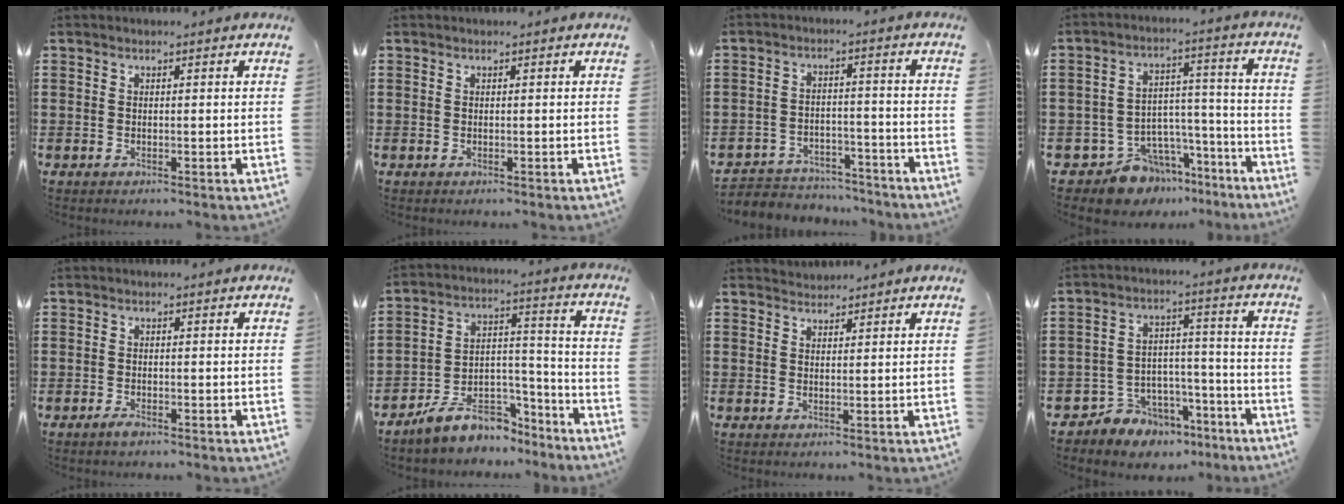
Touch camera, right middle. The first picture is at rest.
{"total": 0.0}
{"total": 4.2, "force": [-4.0, 1.0, 0.0], "torque": [-0.008, 0.005, -0.086]}
{"total": 8.5, "force": [-7.4, 4.2, 0.8], "torque": [-0.023, 0.021, -0.135]}
{"total": 1.2, "force": [-0.8, 0.4, 0.8], "torque": [-0.017, -0.004, -0.015]}
{"total": 8.1, "force": [-6.9, 3.6, 2.5], "torque": [-0.049, 0.019, -0.128]}
{"total": 1.6, "force": [1.5, 0.3, -0.3], "torque": [0.003, 0.005, 0.030]}
{"total": 6.0, "force": [-5.0, 3.2, -0.2], "torque": [-0.014, 0.015, -0.099]}